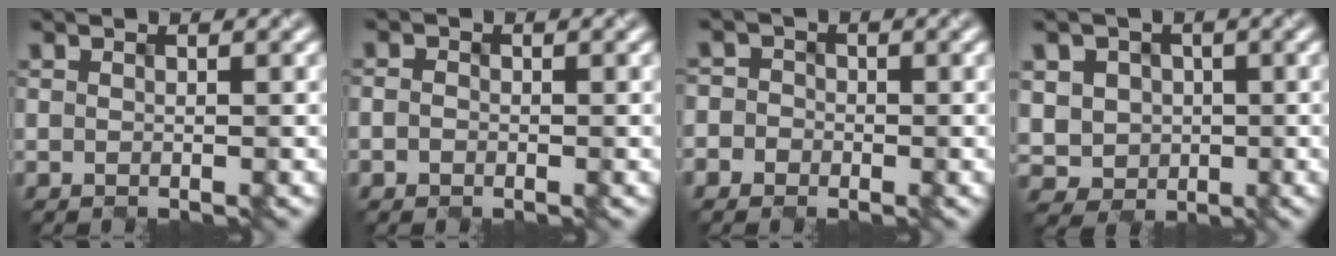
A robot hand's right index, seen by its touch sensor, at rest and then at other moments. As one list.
[{"total": 1.0, "force": [-0.8, 0.6, -0.2], "torque": [-0.001, 0.000, -0.010]}, {"total": 2.1, "force": [-0.9, 1.9, -0.2], "torque": [0.027, 0.004, -0.033]}, {"total": 5.4, "force": [0.0, 5.0, 2.0], "torque": [-0.056, 0.019, -0.008]}]